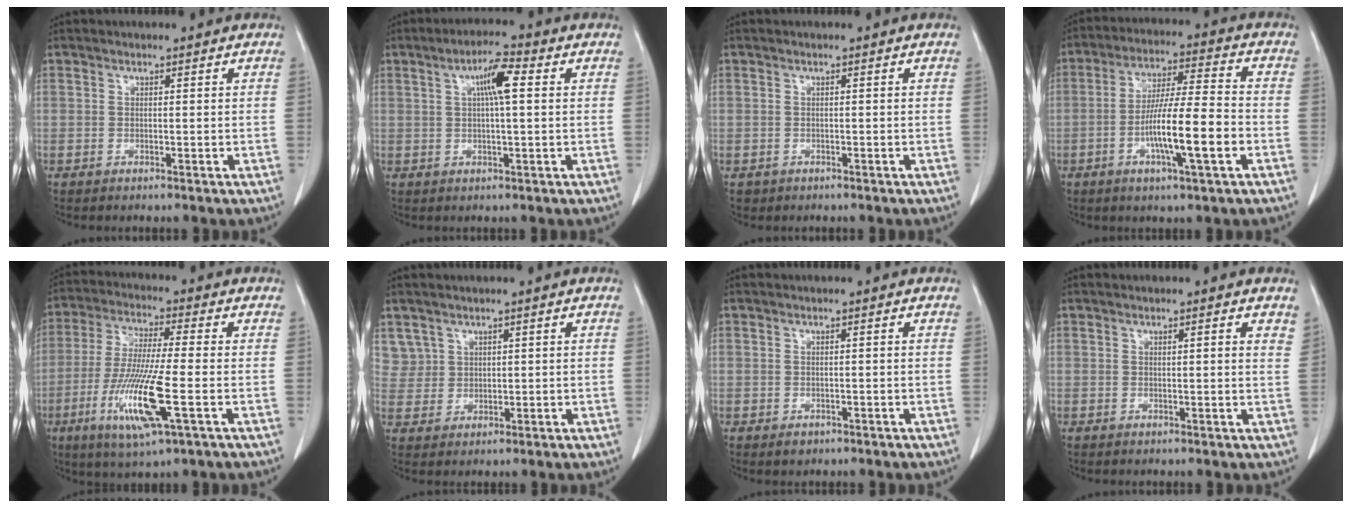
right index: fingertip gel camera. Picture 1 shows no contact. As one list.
[{"total": 5.7, "force": [1.5, 0.6, 5.4], "torque": [-0.097, 0.010, 0.024]}, {"total": 1.0, "force": [-0.5, 0.9, 0.0], "torque": [-0.009, 0.003, -0.003]}, {"total": 12.0, "force": [-3.5, 0.7, 11.4], "torque": [-0.203, -0.001, -0.061]}, {"total": 13.2, "force": [-4.1, 0.7, 12.5], "torque": [-0.254, -0.024, -0.074]}, {"total": 4.0, "force": [2.5, 3.2, -0.4], "torque": [0.023, 0.006, 0.052]}, {"total": 1.2, "force": [-0.6, 0.9, 0.4], "torque": [-0.005, 0.002, -0.003]}, {"total": 2.5, "force": [1.4, 0.2, 2.0], "torque": [-0.024, 0.001, 0.014]}]